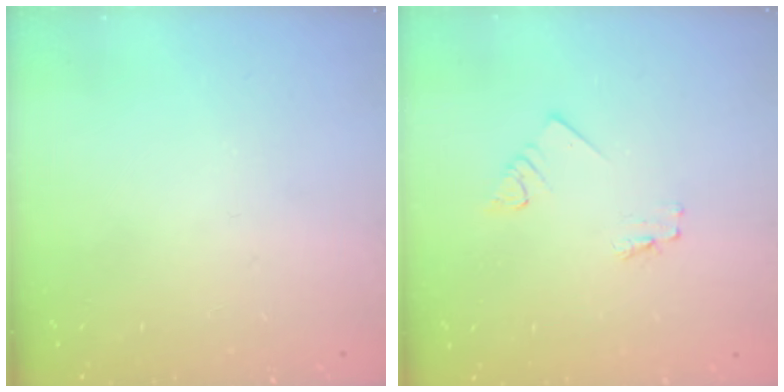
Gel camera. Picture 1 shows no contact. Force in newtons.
{"total": 1.2, "press": 1.2, "slide": 0.1}